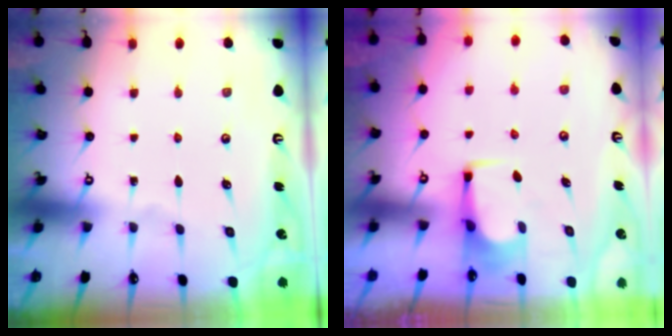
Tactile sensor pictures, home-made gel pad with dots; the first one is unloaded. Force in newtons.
{"total": 2.5, "press": 2.4, "slide": 0.4}